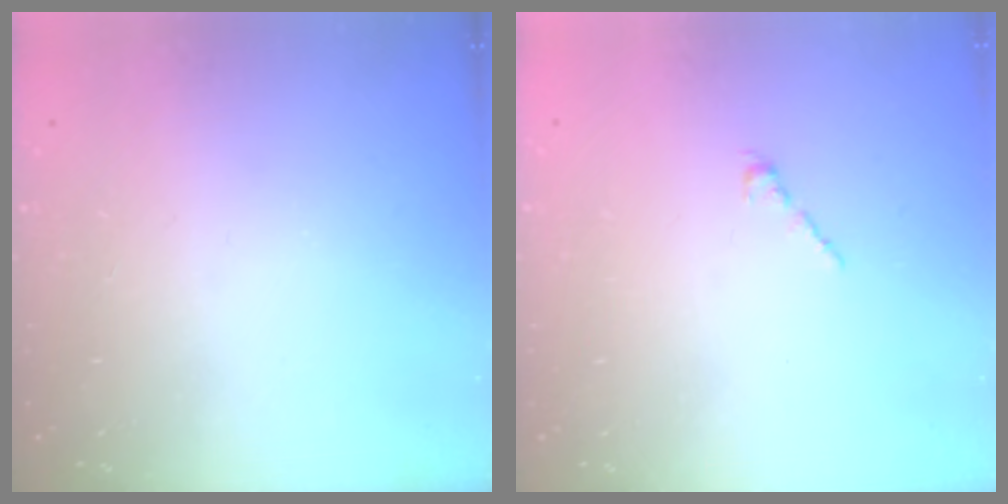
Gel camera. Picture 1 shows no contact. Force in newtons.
{"total": 2.1, "press": 2.0, "slide": 0.7}